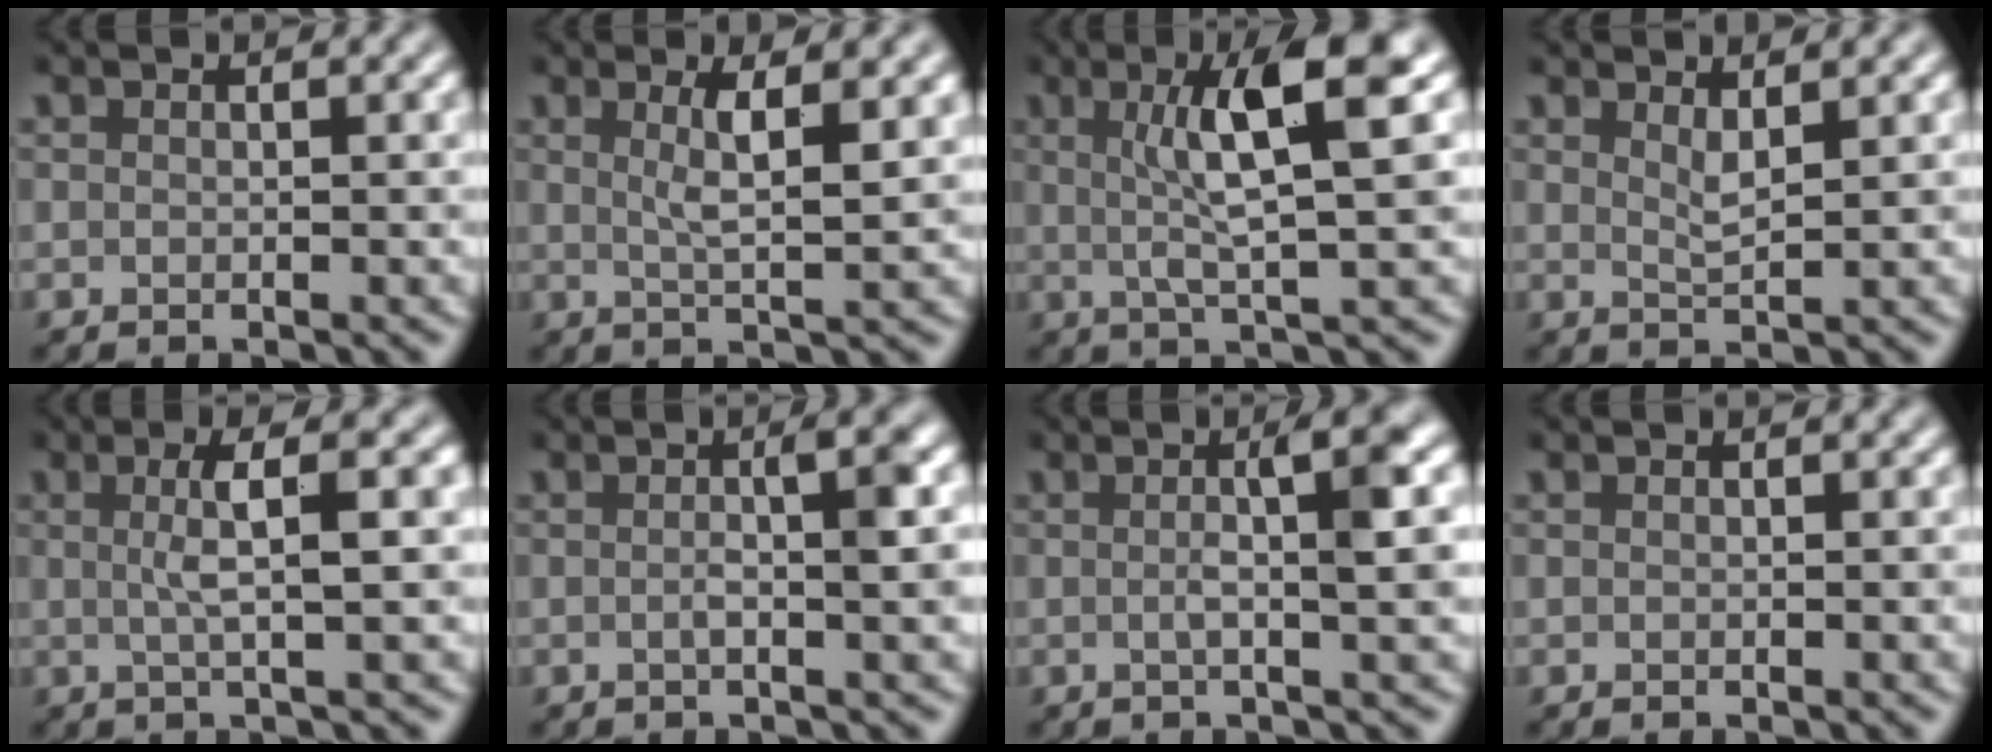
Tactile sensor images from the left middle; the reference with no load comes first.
{"total": 3.8, "force": [1.3, 0.9, 3.5], "torque": [-0.049, -0.004, 0.019]}
{"total": 7.0, "force": [1.7, 1.2, 6.7], "torque": [-0.102, 0.010, 0.026]}
{"total": 1.6, "force": [1.0, 0.3, 1.1], "torque": [-0.020, -0.003, 0.017]}
{"total": 4.2, "force": [0.6, 0.9, 4.1], "torque": [-0.062, 0.006, 0.006]}
{"total": 3.5, "force": [0.1, 0.7, 3.4], "torque": [-0.049, 0.009, -0.003]}
{"total": 4.8, "force": [0.5, 0.9, 4.7], "torque": [-0.067, 0.010, 0.001]}
{"total": 0.0}